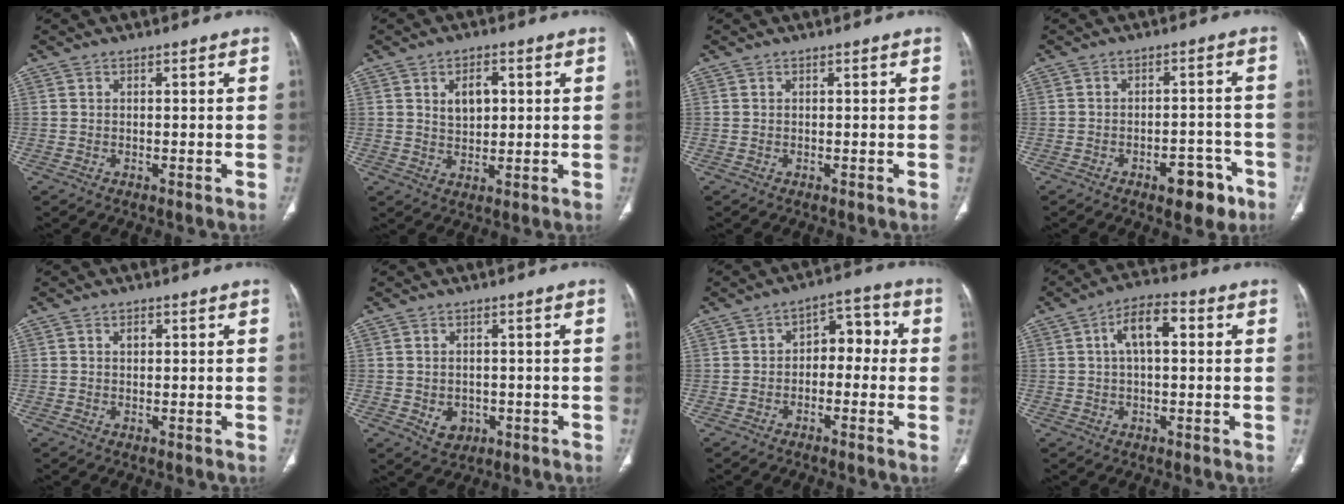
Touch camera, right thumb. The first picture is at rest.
{"total": 5.7, "force": [1.6, 3.6, 4.1], "torque": [-0.052, -0.005, 0.030]}
{"total": 0.0}
{"total": 7.4, "force": [-4.2, 3.7, 4.8], "torque": [-0.040, 0.032, -0.053]}
{"total": 1.2, "force": [0.3, 0.9, 0.7], "torque": [-0.009, 0.003, 0.005]}
{"total": 4.0, "force": [-1.0, 3.3, 2.1], "torque": [-0.020, 0.003, -0.002]}
{"total": 7.1, "force": [-0.6, 4.7, 5.3], "torque": [-0.041, 0.040, -0.022]}
{"total": 7.9, "force": [1.7, 3.7, 6.8], "torque": [-0.116, 0.022, 0.021]}